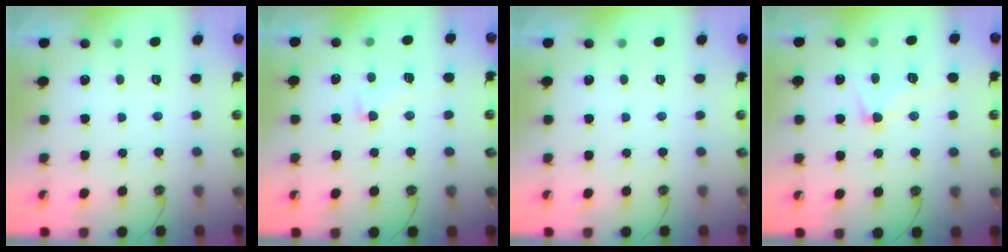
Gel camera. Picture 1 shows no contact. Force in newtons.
{"total": 1.6, "press": 1.1, "slide": 1.1}
{"total": 0.0}
{"total": 4.8, "press": 4.8, "slide": 0.6}